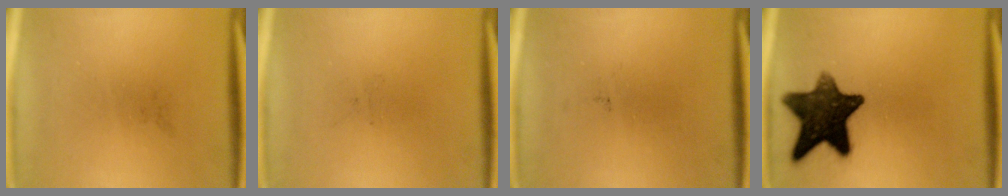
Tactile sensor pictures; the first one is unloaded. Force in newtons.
{"total": 0.0}
{"total": 0.0}
{"total": 13.5}